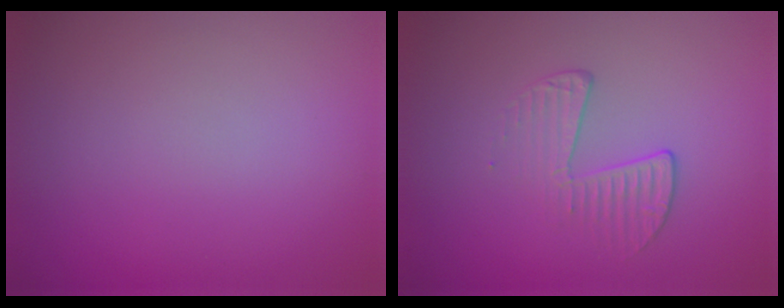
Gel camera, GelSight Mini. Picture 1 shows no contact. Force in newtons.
{"total": 2.1, "press": 1.0, "slide": 1.8}